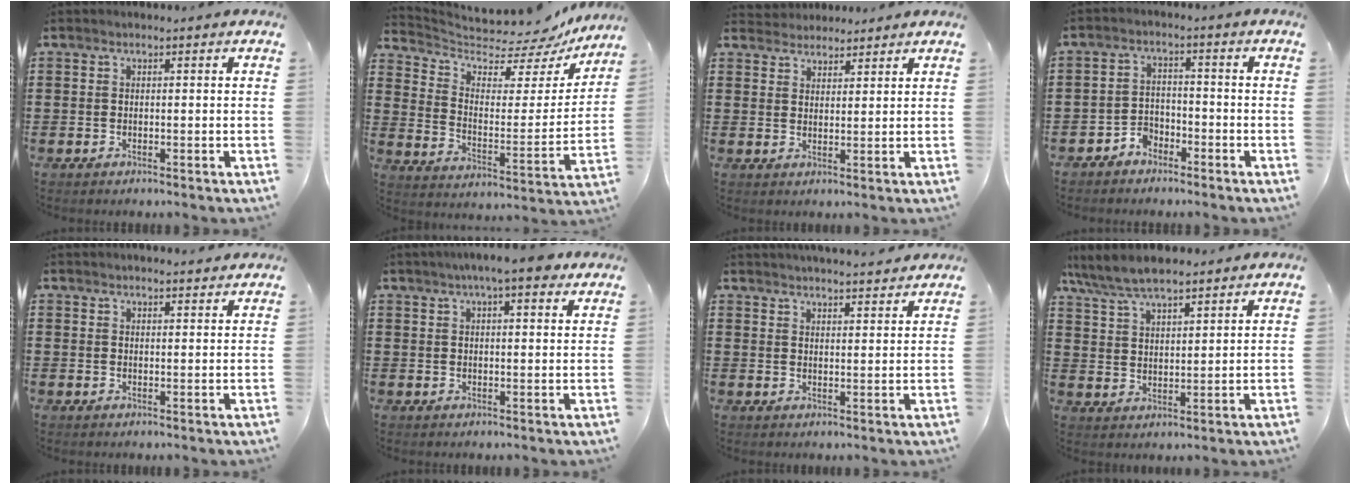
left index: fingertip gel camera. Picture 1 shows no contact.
{"total": 6.2, "force": [5.5, 1.9, 2.3], "torque": [-0.066, -0.045, 0.090]}
{"total": 2.8, "force": [2.7, 0.8, -0.5], "torque": [-0.001, -0.001, 0.052]}
{"total": 3.1, "force": [-2.8, 1.3, 0.2], "torque": [-0.013, 0.005, -0.060]}
{"total": 1.8, "force": [1.7, 0.5, 0.1], "torque": [-0.005, 0.002, 0.035]}
{"total": 5.6, "force": [3.9, 1.0, 4.0], "torque": [-0.069, 0.001, 0.064]}
{"total": 3.2, "force": [3.2, 0.1, 0.0], "torque": [-0.010, -0.013, 0.061]}
{"total": 7.1, "force": [6.3, 1.7, 2.8], "torque": [-0.076, -0.014, 0.117]}